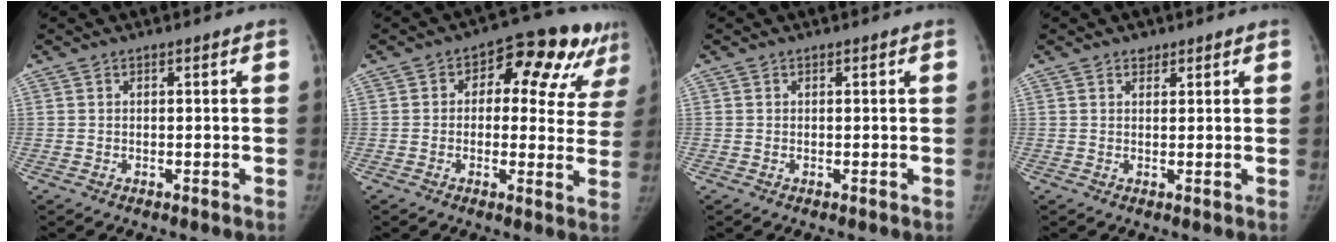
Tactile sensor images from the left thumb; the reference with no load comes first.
{"total": 15.0, "force": [6.8, 8.3, 10.5], "torque": [-0.080, 0.010, 0.077]}
{"total": 0.0}
{"total": 1.4, "force": [1.0, 0.9, 0.3], "torque": [0.006, -0.006, 0.012]}